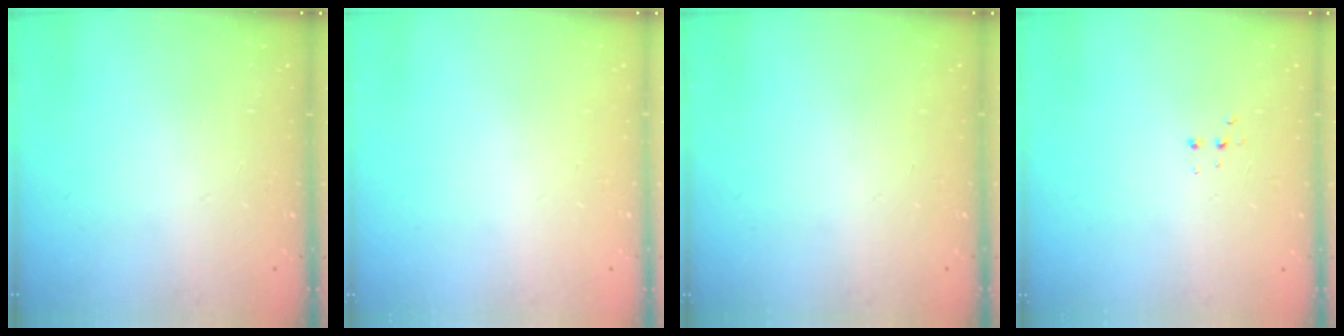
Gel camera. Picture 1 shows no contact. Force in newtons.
{"total": 0.0}
{"total": 0.0}
{"total": 2.7, "press": 2.7, "slide": 0.5}